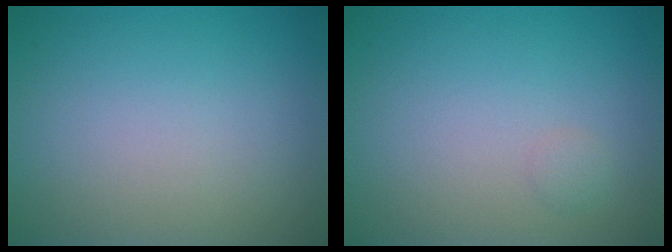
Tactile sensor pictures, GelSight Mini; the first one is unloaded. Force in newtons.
{"total": 0.6, "press": 0.6, "slide": 0.0}